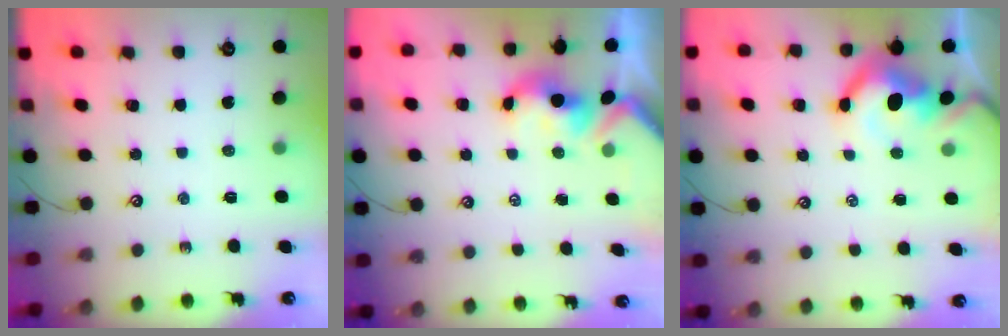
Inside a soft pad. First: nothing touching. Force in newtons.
{"total": 1.5, "press": 1.3, "slide": 0.7}
{"total": 6.8, "press": 6.6, "slide": 1.5}